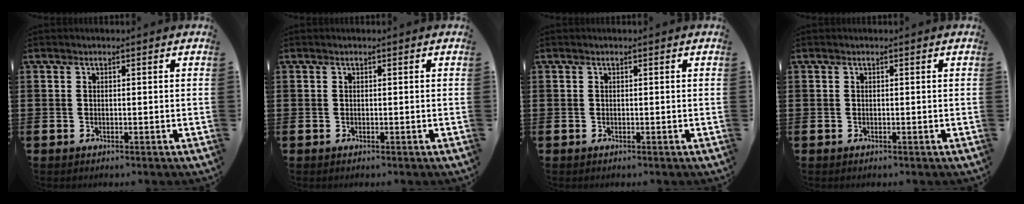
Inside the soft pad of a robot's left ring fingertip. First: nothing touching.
{"total": 0.0}
{"total": 0.0}
{"total": 0.0}